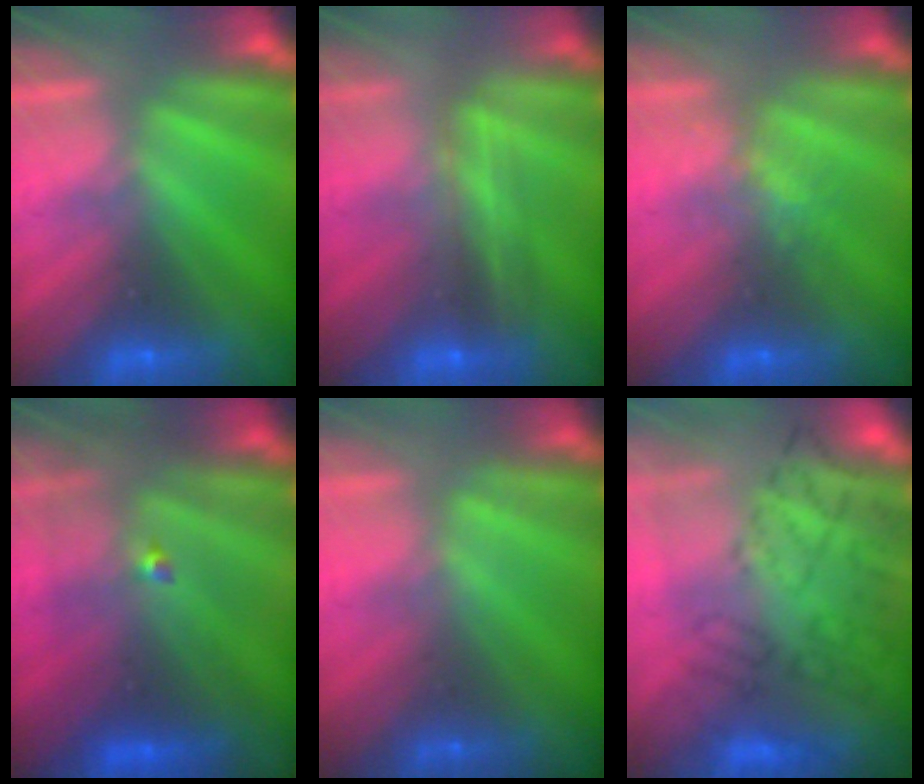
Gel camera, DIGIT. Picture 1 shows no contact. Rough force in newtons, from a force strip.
{"total": 2.4}
{"total": 2.2}
{"total": 4.4}
{"total": 1.3}
{"total": 9.1}